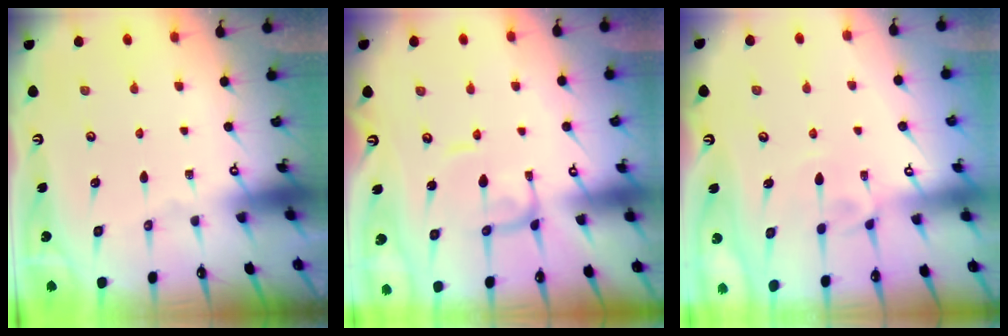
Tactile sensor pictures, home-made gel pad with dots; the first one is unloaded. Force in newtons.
{"total": 0.9, "press": 0.8, "slide": 0.3}
{"total": 1.3, "press": 1.0, "slide": 0.8}